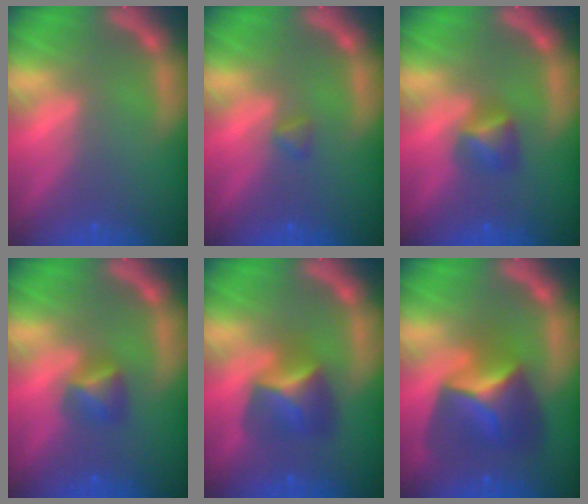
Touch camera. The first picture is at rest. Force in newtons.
{"total": 0.9}
{"total": 2.4}
{"total": 2.4}
{"total": 4.4}
{"total": 6.9}